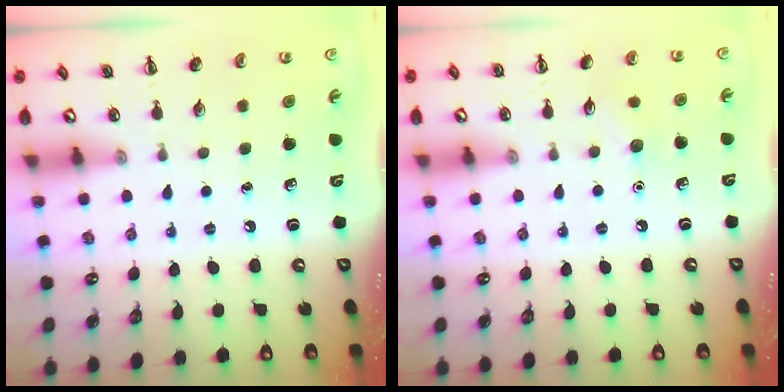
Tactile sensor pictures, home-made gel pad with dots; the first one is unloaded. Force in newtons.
{"total": 5.9, "press": 5.6, "slide": 1.7}